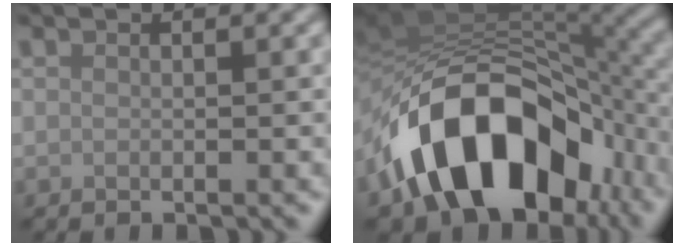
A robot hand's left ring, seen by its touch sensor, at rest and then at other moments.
{"total": 14.6, "force": [-6.8, 8.8, 9.4], "torque": [-0.142, 0.011, -0.119]}